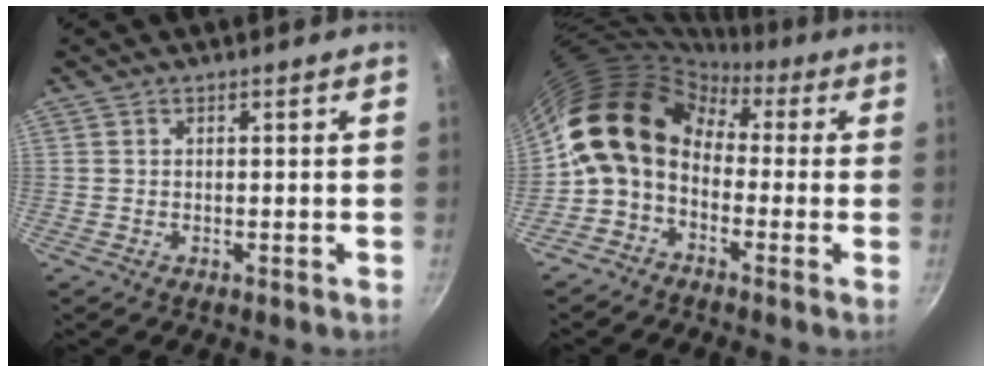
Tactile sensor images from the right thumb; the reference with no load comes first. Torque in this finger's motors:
{"motor_torque": [1.46, 3.55, 1.39, -1.38, 0.58]}